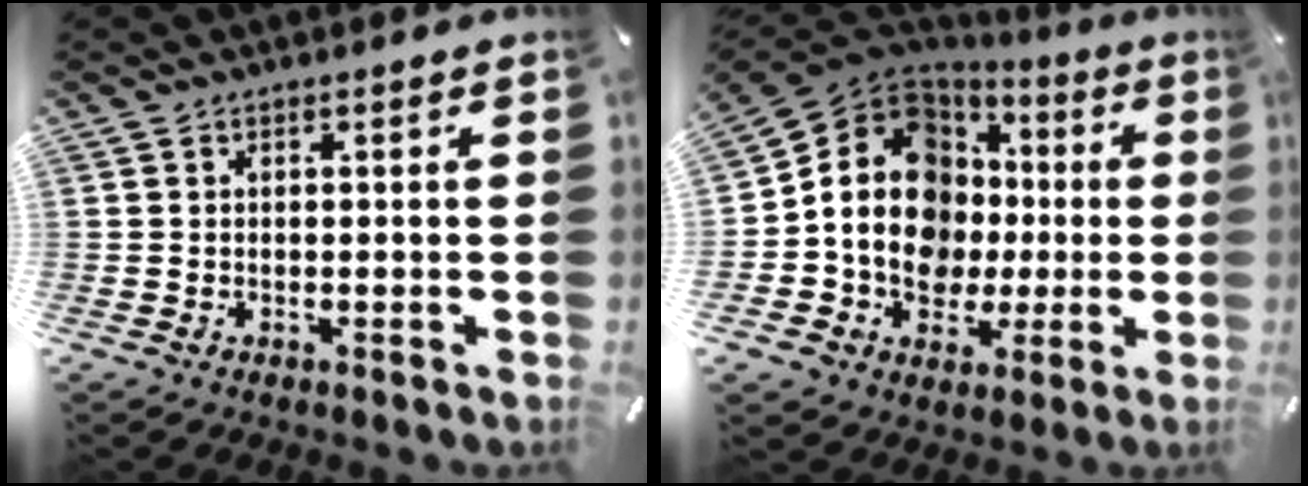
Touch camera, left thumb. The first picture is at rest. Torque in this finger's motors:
{"motor_torque": [1.63, 3.38, 1.20, -0.56, 0.62]}